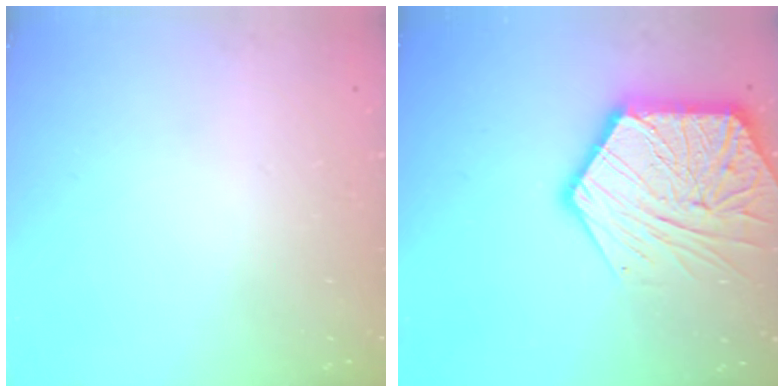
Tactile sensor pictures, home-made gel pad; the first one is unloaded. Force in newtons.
{"total": 19.8, "press": 19.7, "slide": 1.9}